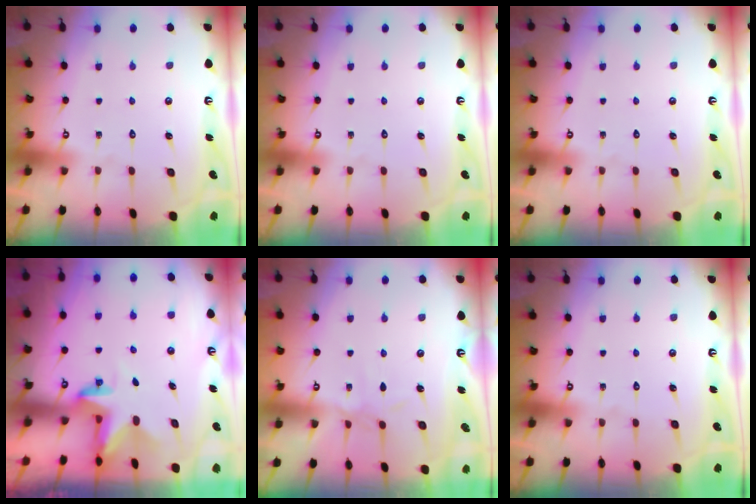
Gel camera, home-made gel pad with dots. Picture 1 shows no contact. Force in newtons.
{"total": 0.0}
{"total": 0.0}
{"total": 2.8, "press": 2.8, "slide": 0.2}
{"total": 2.8, "press": 2.8, "slide": 0.5}
{"total": 0.0}